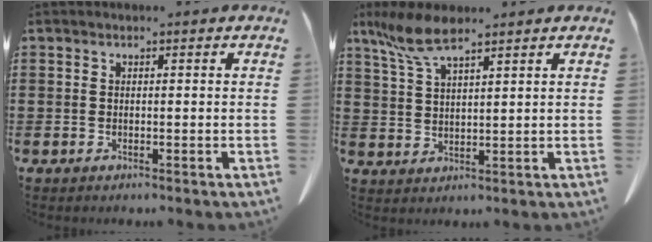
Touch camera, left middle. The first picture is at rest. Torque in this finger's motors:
{"motor_torque": [0.28, -0.16, 0.25, 0.07]}